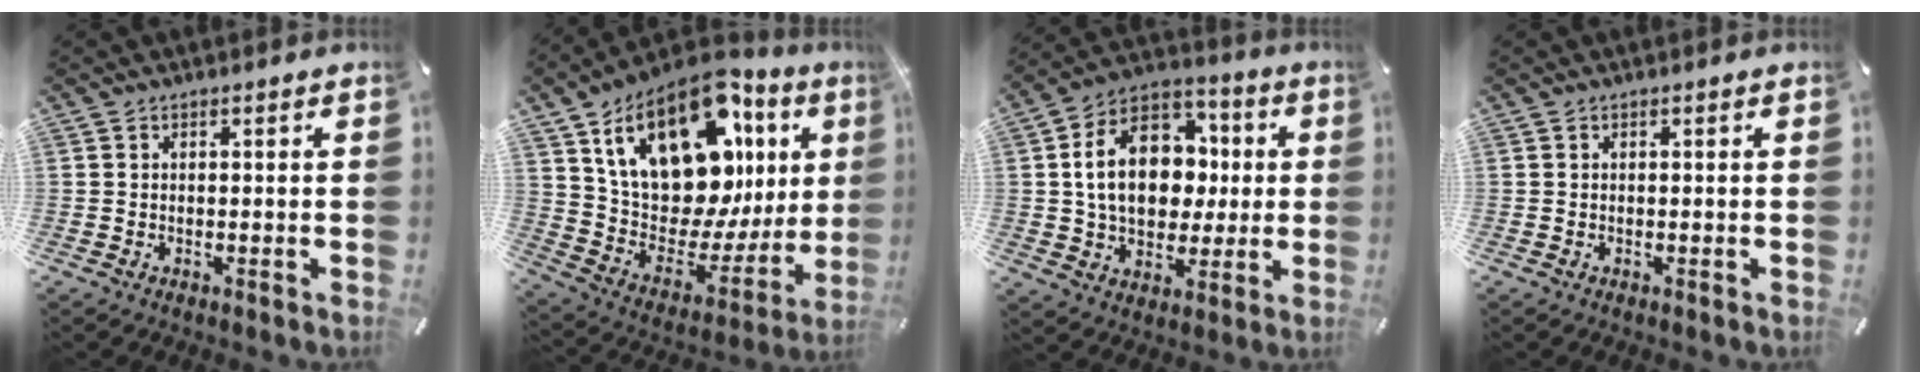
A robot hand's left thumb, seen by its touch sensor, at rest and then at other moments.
{"total": 24.2, "force": [11.9, 14.2, 15.6], "torque": [-0.245, -0.085, 0.215]}
{"total": 17.6, "force": [1.1, 13.3, 11.4], "torque": [-0.207, 0.011, 0.024]}
{"total": 0.0}